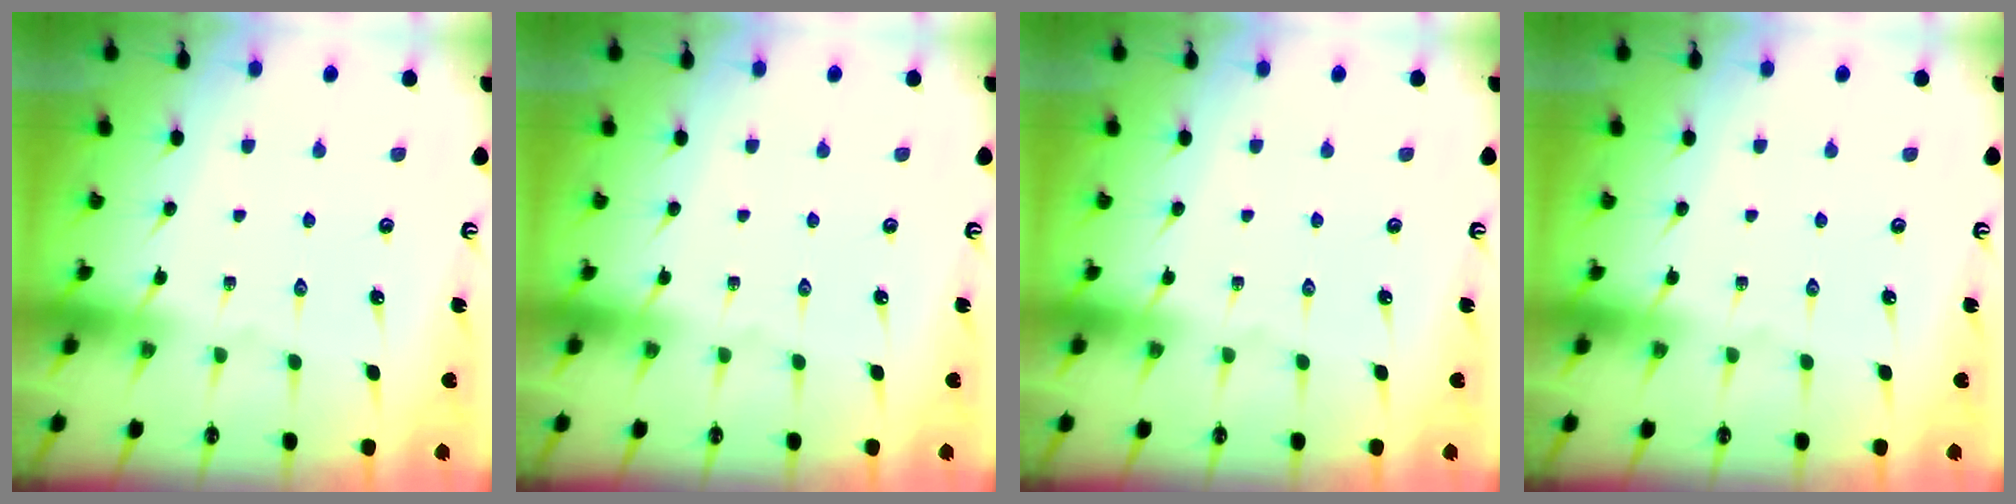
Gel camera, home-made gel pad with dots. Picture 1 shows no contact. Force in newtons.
{"total": 0.0}
{"total": 0.0}
{"total": 0.0}